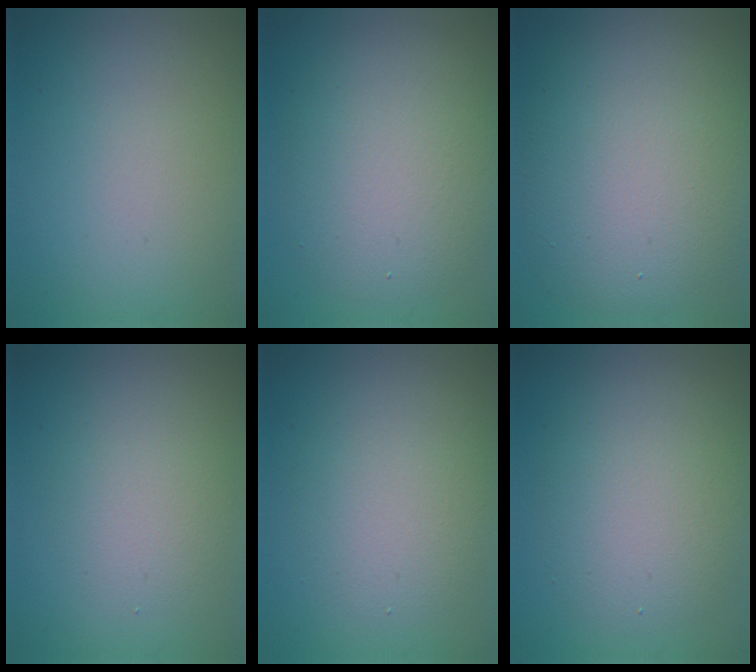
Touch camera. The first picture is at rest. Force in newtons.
{"total": 6.2, "press": 6.2, "slide": 0.2}
{"total": 10.5, "press": 10.5, "slide": 0.6}
{"total": 2.7, "press": 2.7, "slide": 0.2}
{"total": 3.6, "press": 3.6, "slide": 0.2}
{"total": 5.0, "press": 5.0, "slide": 0.4}